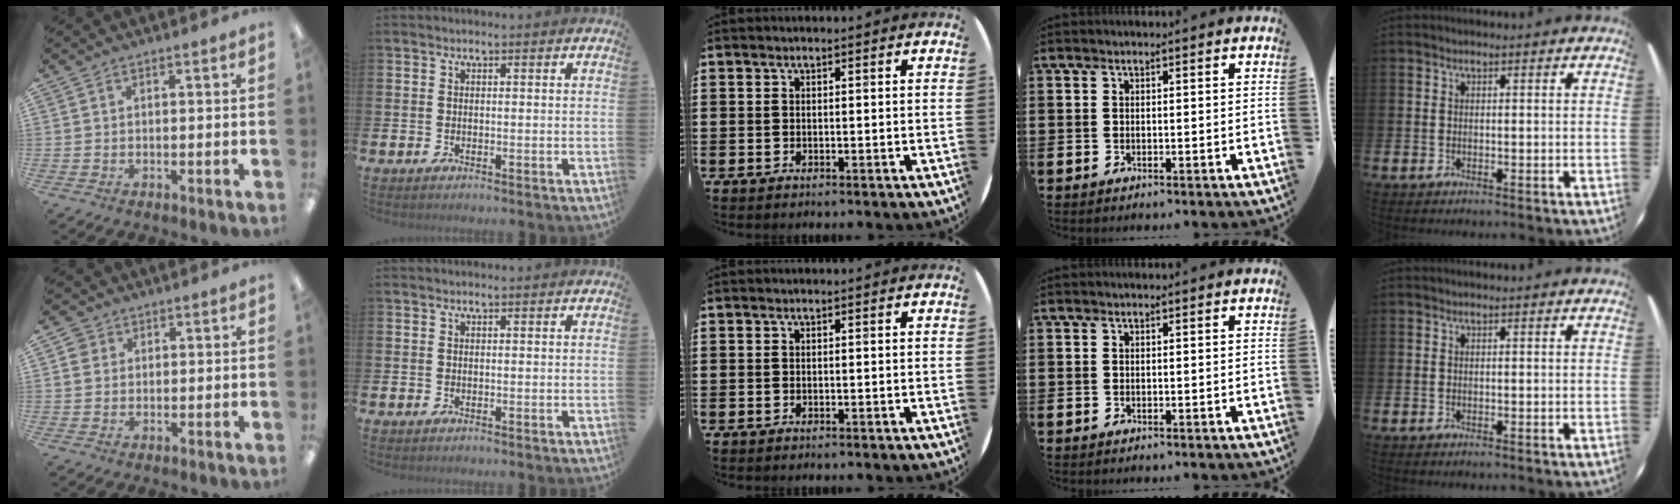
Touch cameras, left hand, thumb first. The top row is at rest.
{"thumb": {"total": 3.3, "force": [1.5, 2.9, 0.6], "torque": [-0.013, 0.004, 0.027]}}